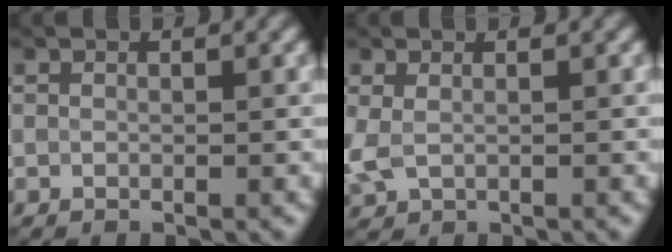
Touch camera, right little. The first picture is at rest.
{"total": 1.9, "force": [-0.1, 1.4, 1.3], "torque": [-0.041, -0.004, 0.001]}